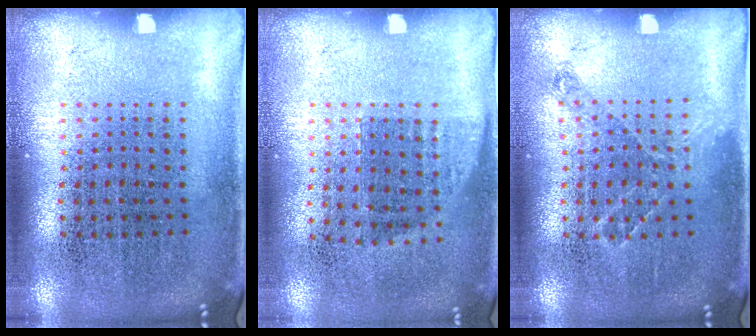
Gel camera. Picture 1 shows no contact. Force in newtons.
{"total": 0.7, "press": 0.6, "slide": 0.3}
{"total": 0.8, "press": 0.7, "slide": 0.4}